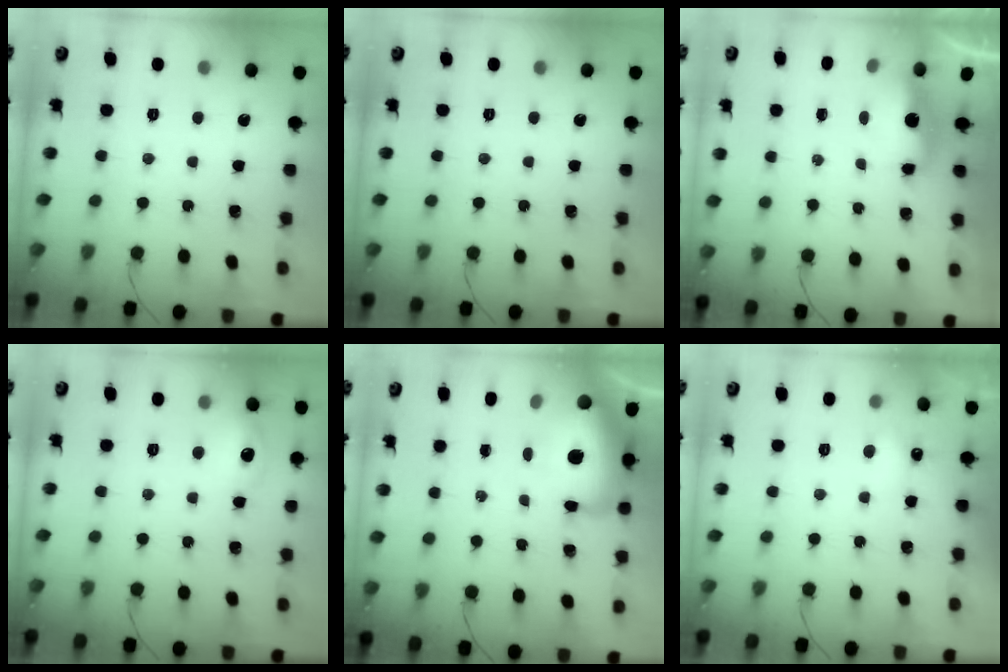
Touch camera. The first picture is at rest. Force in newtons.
{"total": 0.0}
{"total": 5.7, "press": 5.7, "slide": 0.4}
{"total": 9.4, "press": 9.4, "slide": 0.5}
{"total": 23.0, "press": 19.1, "slide": 12.8}
{"total": 3.7, "press": 3.6, "slide": 1.1}